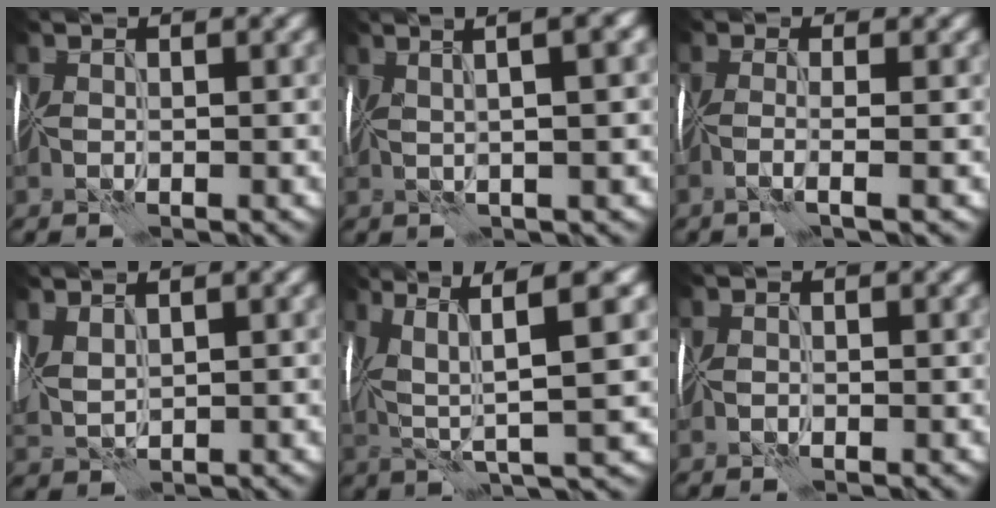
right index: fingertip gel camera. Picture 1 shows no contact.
{"total": 7.5, "force": [2.8, 2.4, 6.5], "torque": [-0.063, 0.041, 0.015]}
{"total": 2.1, "force": [-1.0, 0.0, 1.9], "torque": [-0.036, -0.007, -0.031]}
{"total": 2.7, "force": [1.6, 1.2, 1.8], "torque": [-0.051, 0.011, 0.038]}
{"total": 8.3, "force": [2.2, 1.5, 7.8], "torque": [-0.150, 0.017, 0.043]}
{"total": 0.5, "force": [-0.5, -0.1, 0.0], "torque": [-0.004, -0.002, -0.013]}